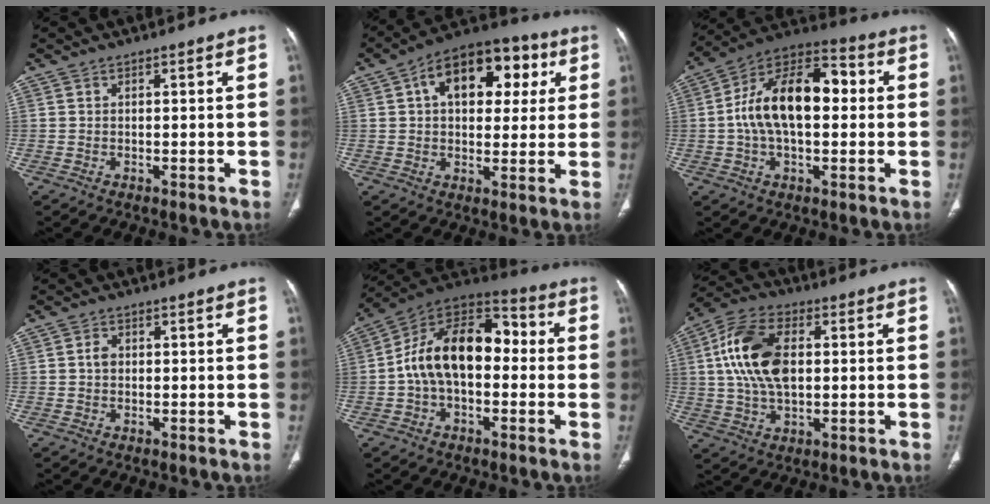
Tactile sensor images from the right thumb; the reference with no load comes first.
{"total": 17.3, "force": [5.3, 10.6, 12.6], "torque": [-0.136, 0.015, 0.069]}
{"total": 18.1, "force": [1.2, 9.9, 15.1], "torque": [-0.249, 0.039, 0.009]}
{"total": 1.9, "force": [0.1, 1.5, 1.1], "torque": [-0.016, 0.006, -0.001]}
{"total": 17.4, "force": [-0.4, 10.6, 13.8], "torque": [-0.208, 0.051, -0.020]}
{"total": 14.7, "force": [2.0, 8.5, 11.8], "torque": [-0.229, 0.014, 0.035]}